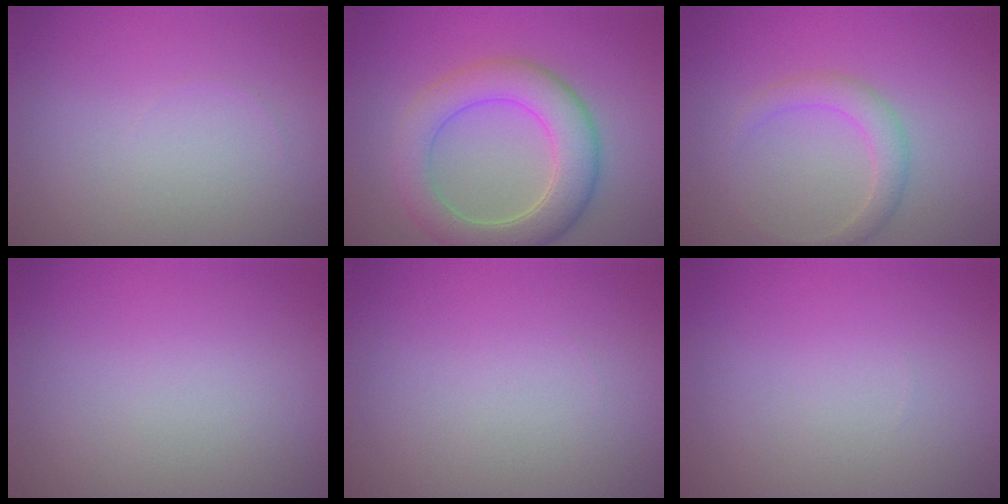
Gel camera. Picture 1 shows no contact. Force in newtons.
{"total": 6.0, "press": 6.0, "slide": 0.2}
{"total": 2.2, "press": 2.2, "slide": 0.1}
{"total": 0.0}
{"total": 0.0}
{"total": 0.0}